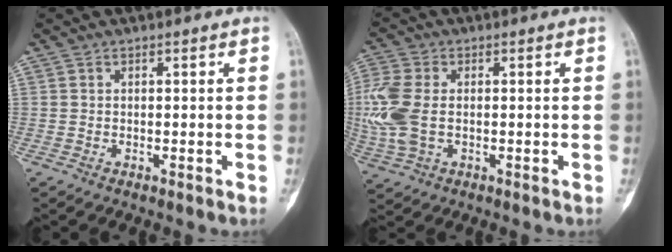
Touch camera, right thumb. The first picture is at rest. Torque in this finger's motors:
{"motor_torque": [1.49, 1.52, 1.40, 0.16, 0.26]}